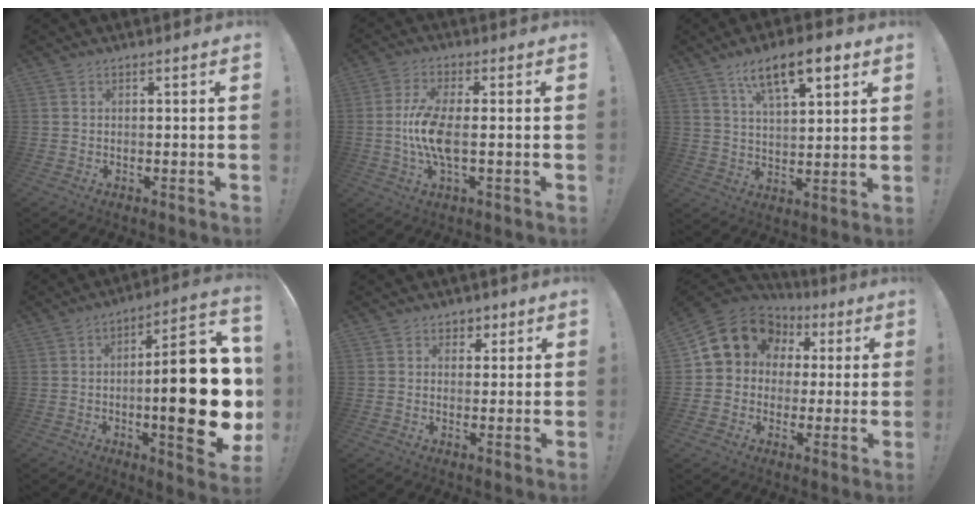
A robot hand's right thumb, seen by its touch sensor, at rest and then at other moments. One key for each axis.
{"total": 10.4, "fx": -0.9, "fy": 3.6, "fz": 9.7, "tx": -0.188, "ty": -0.008, "tz": -0.017}
{"total": 13.1, "fx": 7.5, "fy": 4.6, "fz": 9.7, "tx": -0.149, "ty": -0.027, "tz": 0.124}
{"total": 25.5, "fx": -2.5, "fy": 7.2, "fz": 24.3, "tx": -0.364, "ty": 0.002, "tz": -0.037}
{"total": 3.5, "fx": 1.7, "fy": 3.0, "fz": 0.7, "tx": 0.007, "ty": -0.008, "tz": 0.028}
{"total": 13.2, "fx": 4.5, "fy": 11.1, "fz": 5.5, "tx": -0.080, "ty": -0.016, "tz": 0.095}